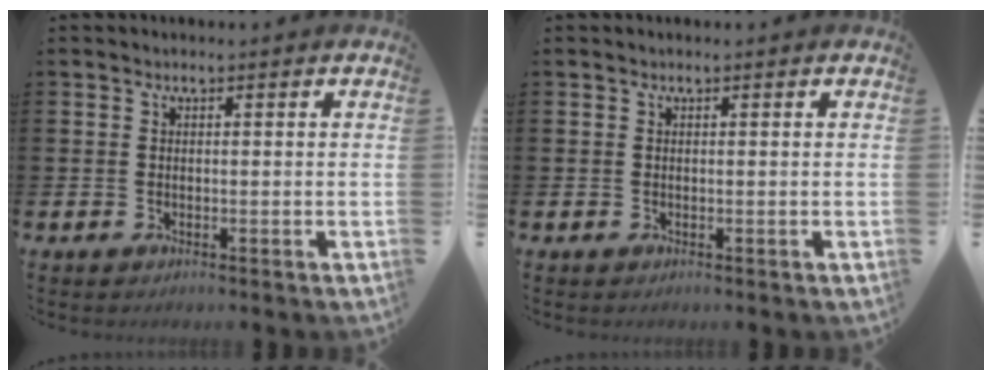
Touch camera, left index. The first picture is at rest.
{"total": 0.0}